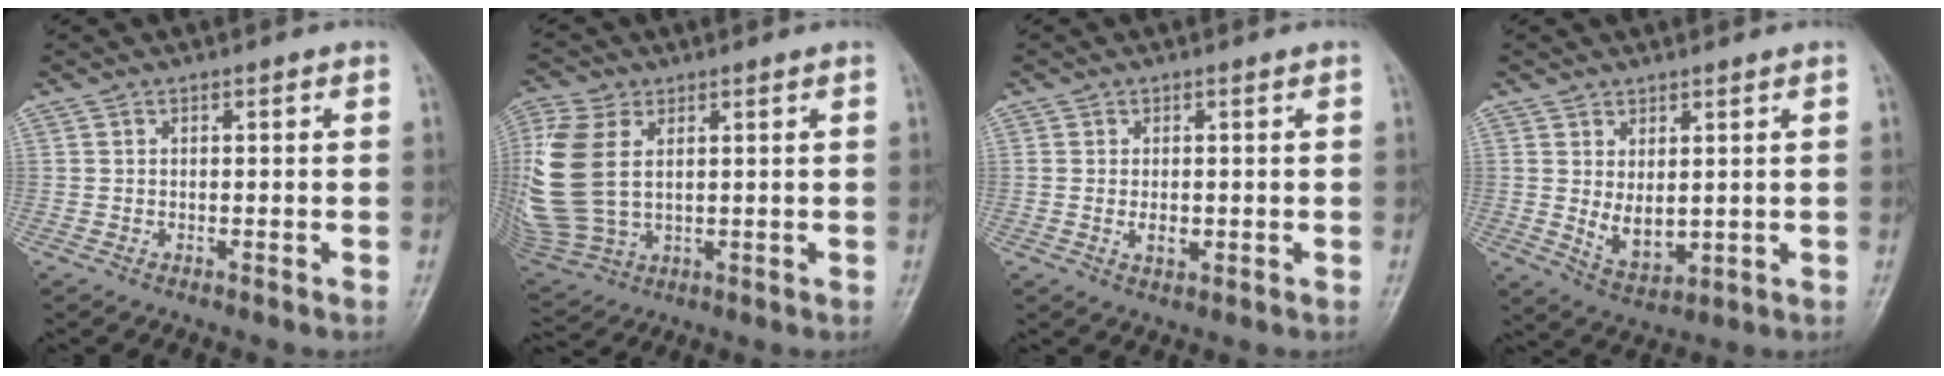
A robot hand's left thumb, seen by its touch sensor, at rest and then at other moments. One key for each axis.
{"total": 15.2, "fx": 2.8, "fy": 9.6, "fz": 11.5, "tx": -0.277, "ty": -0.006, "tz": 0.063}
{"total": 2.3, "fx": -0.2, "fy": 1.3, "fz": 1.9, "tx": -0.029, "ty": -0.003, "tz": 0.001}
{"total": 5.6, "fx": 0.8, "fy": 3.2, "fz": 4.6, "tx": -0.066, "ty": -0.018, "tz": 0.030}